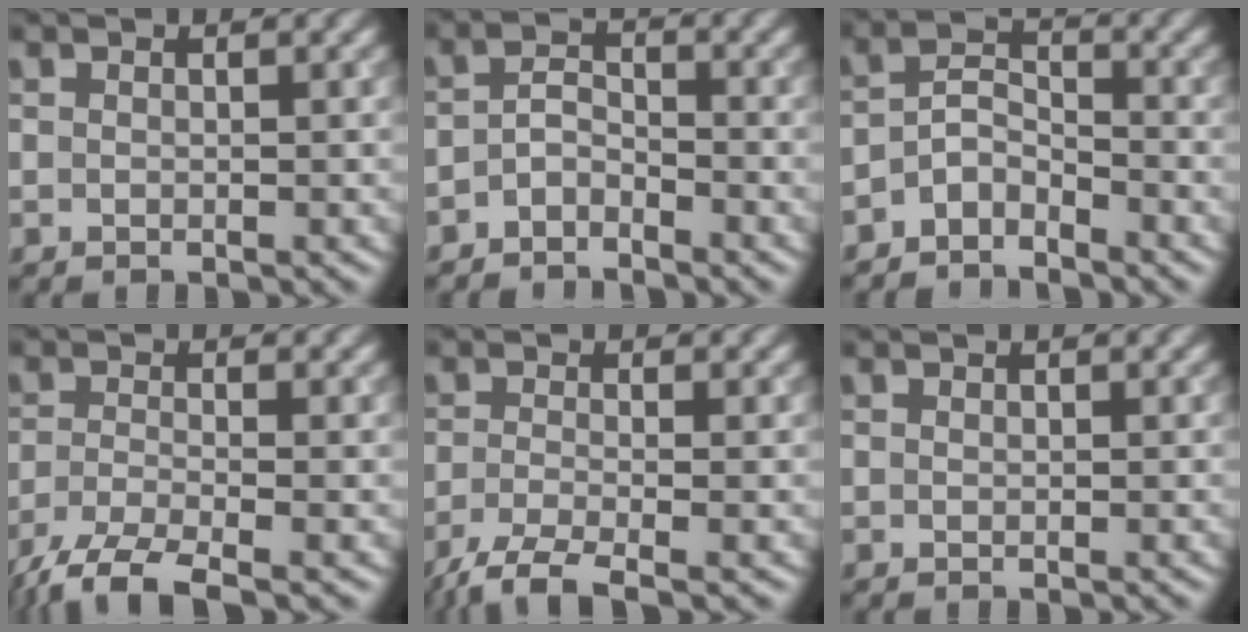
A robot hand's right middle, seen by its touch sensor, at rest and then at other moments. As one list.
[{"total": 2.1, "force": [-1.7, 0.8, 0.9], "torque": [-0.019, 0.006, -0.041]}, {"total": 2.9, "force": [-2.5, 1.1, 1.1], "torque": [-0.023, 0.007, -0.057]}, {"total": 4.9, "force": [-3.6, 0.9, 3.1], "torque": [-0.057, -0.012, -0.079]}, {"total": 3.7, "force": [-2.6, 0.6, 2.5], "torque": [-0.047, -0.011, -0.062]}, {"total": 0.0}]